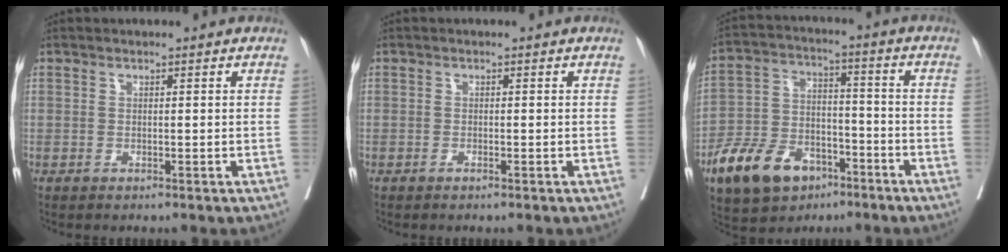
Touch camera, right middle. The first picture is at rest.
{"total": 0.5, "force": [-0.4, -0.1, 0.4], "torque": [-0.008, -0.001, -0.007]}
{"total": 12.7, "force": [-7.8, 7.5, 6.8], "torque": [-0.134, 0.005, -0.135]}